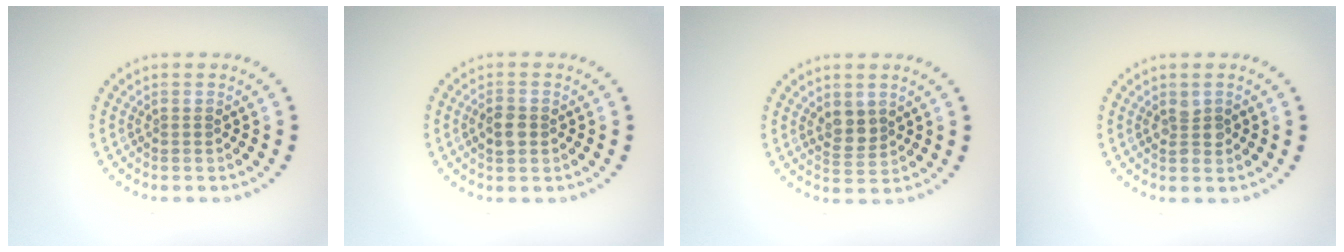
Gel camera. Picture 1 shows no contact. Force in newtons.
{"total": 1.9, "press": 1.9, "slide": 0.3}
{"total": 2.2, "press": 2.0, "slide": 0.9}
{"total": 1.4, "press": 1.4, "slide": 0.2}